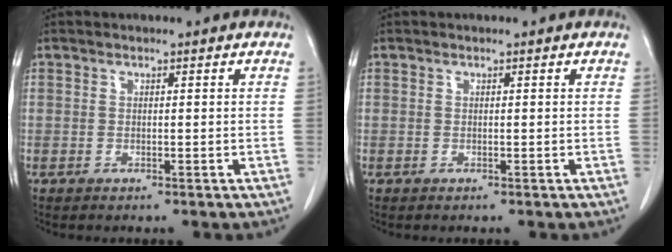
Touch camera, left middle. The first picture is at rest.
{"total": 0.0}